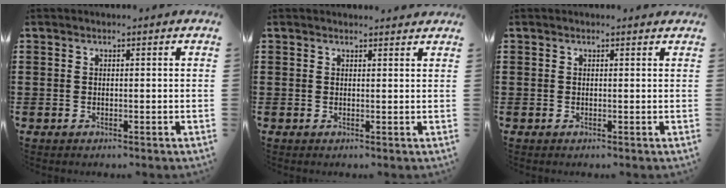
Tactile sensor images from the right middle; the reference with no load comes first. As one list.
[{"total": 1.0, "force": [1.0, -0.1, -0.1], "torque": [0.007, -0.005, 0.018]}, {"total": 0.0}]